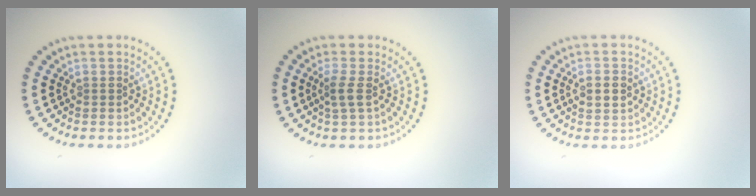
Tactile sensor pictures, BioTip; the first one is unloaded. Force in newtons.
{"total": 1.6, "press": 1.3, "slide": 0.9}
{"total": 2.0, "press": 1.9, "slide": 0.2}